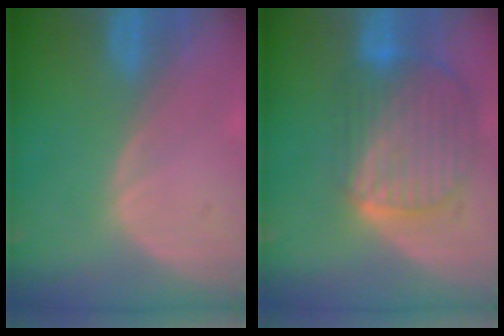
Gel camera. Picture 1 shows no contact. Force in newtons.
{"total": 10.4, "press": 8.8, "slide": 5.5}